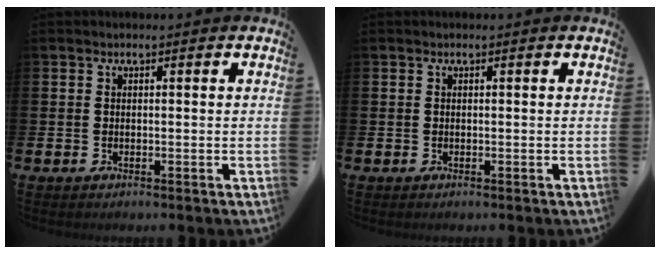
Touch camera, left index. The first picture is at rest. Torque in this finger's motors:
{"motor_torque": [0.00, 0.00, 0.00, -0.01]}